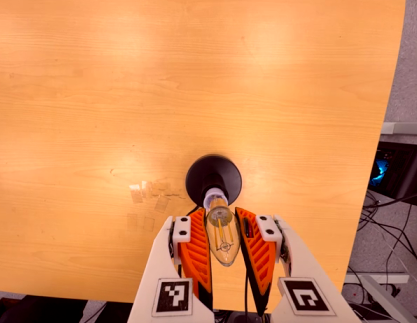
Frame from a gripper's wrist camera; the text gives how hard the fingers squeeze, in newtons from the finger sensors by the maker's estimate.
{"total": 18.3, "left": 19.6, "right": 17.0}